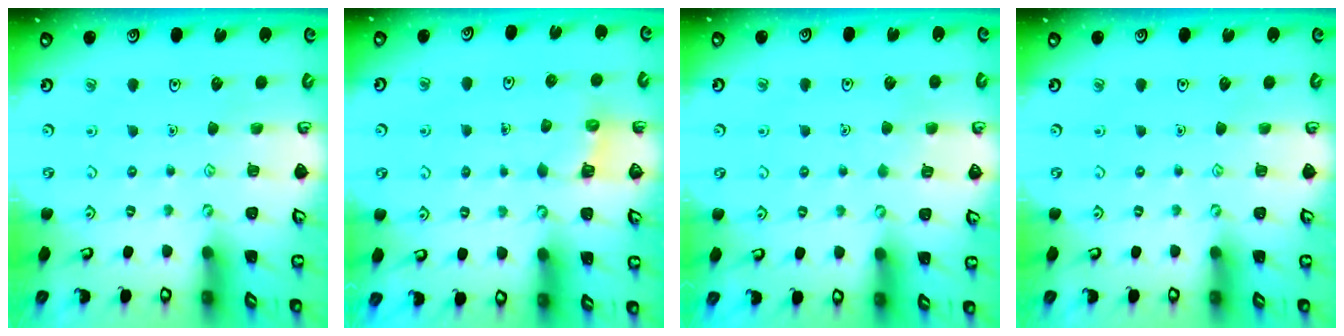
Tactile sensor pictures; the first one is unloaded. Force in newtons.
{"total": 3.0, "press": 3.0, "slide": 0.6}
{"total": 2.6, "press": 2.6, "slide": 0.3}
{"total": 0.0}